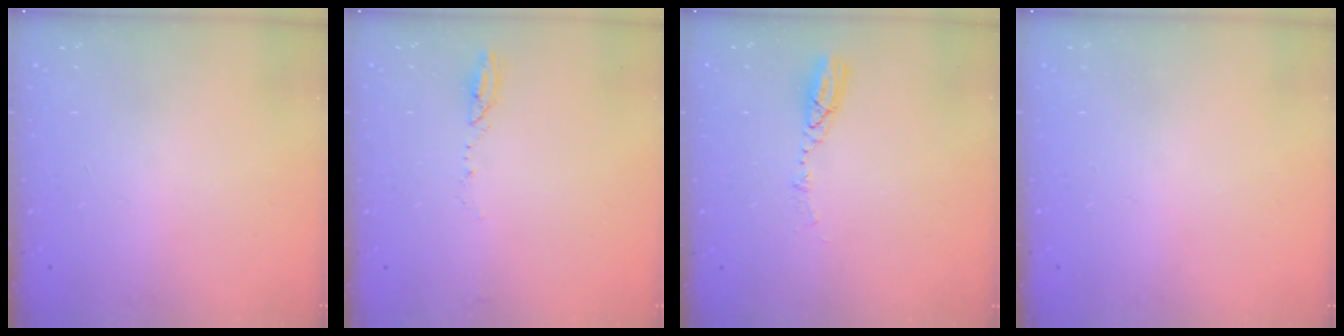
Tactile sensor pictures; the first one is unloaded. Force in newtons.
{"total": 4.7, "press": 4.7, "slide": 0.5}
{"total": 4.3, "press": 4.3, "slide": 0.4}
{"total": 0.0}